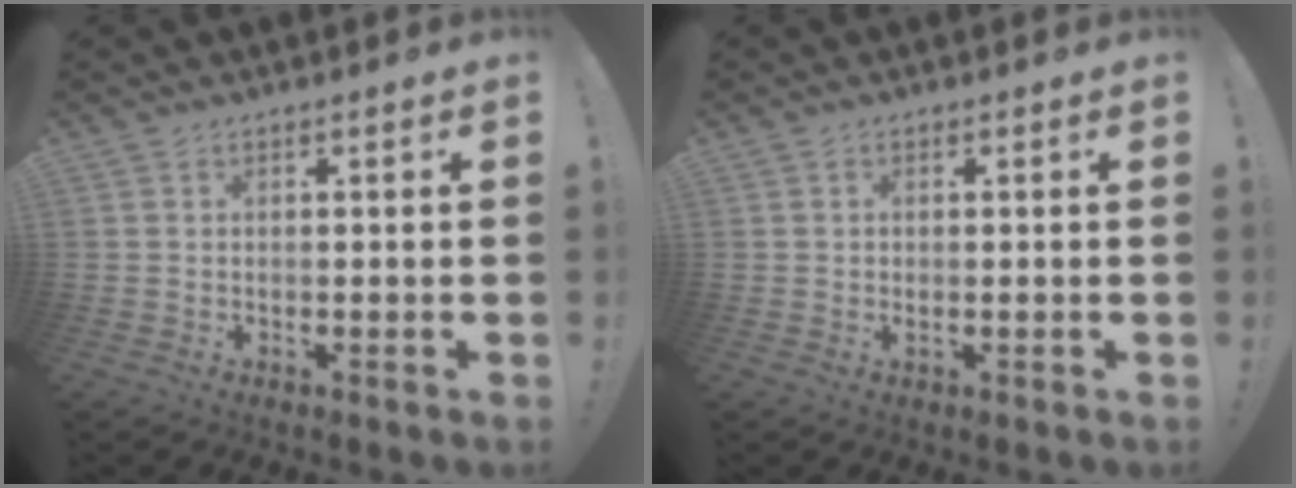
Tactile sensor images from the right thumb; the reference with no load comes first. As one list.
[{"total": 0.6, "force": [0.2, 0.1, 0.5], "torque": [-0.010, 0.000, 0.003]}]